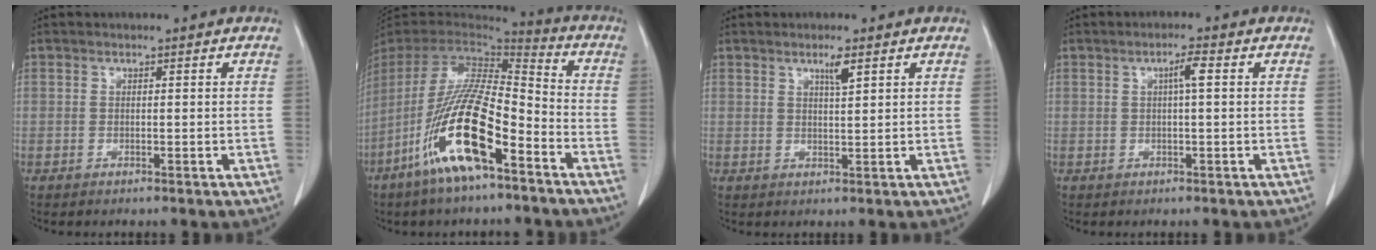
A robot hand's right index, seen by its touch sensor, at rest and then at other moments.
{"total": 18.7, "force": [-9.6, 3.5, 15.7], "torque": [-0.341, -0.032, -0.181]}
{"total": 2.4, "force": [1.4, 0.1, 1.9], "torque": [-0.037, -0.003, 0.025]}
{"total": 2.4, "force": [0.5, 0.2, 2.4], "torque": [-0.041, 0.004, 0.008]}